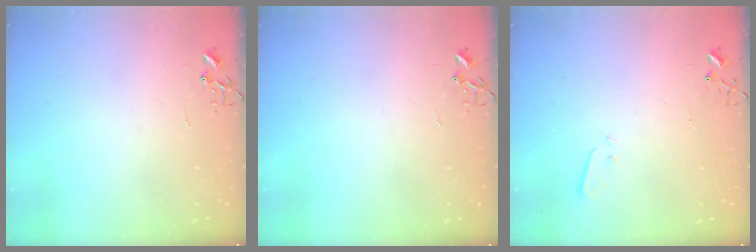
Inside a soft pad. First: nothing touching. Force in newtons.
{"total": 0.0}
{"total": 2.1, "press": 2.0, "slide": 0.4}